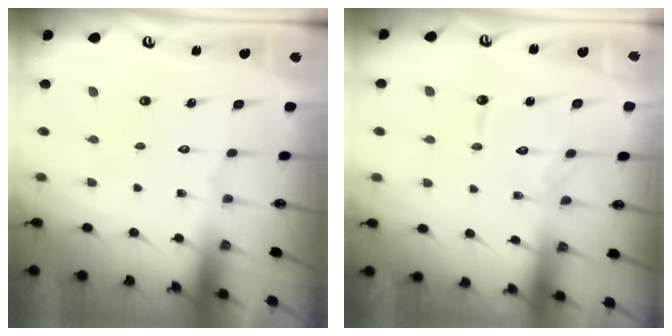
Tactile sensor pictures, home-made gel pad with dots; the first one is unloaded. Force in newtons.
{"total": 10.1, "press": 10.1, "slide": 0.8}